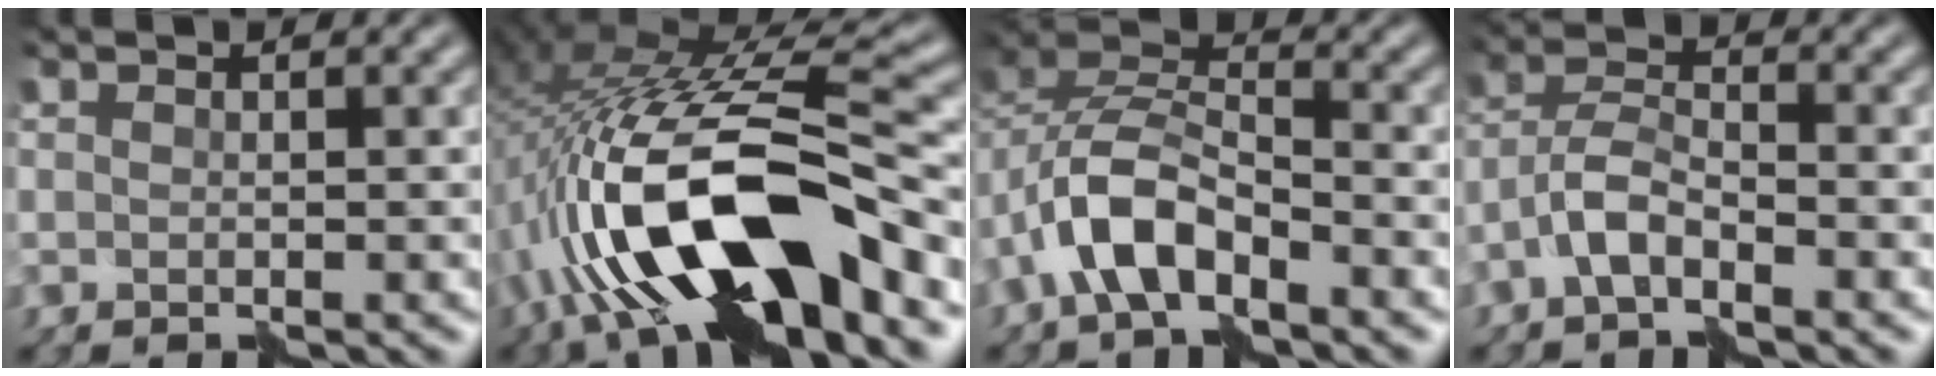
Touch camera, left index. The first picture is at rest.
{"total": 15.1, "force": [-5.3, 5.1, 13.2], "torque": [-0.237, 0.012, -0.088]}
{"total": 6.3, "force": [-3.3, 3.1, 4.4], "torque": [-0.084, 0.010, -0.070]}
{"total": 3.3, "force": [-2.3, 1.1, 2.1], "torque": [-0.045, 0.010, -0.055]}